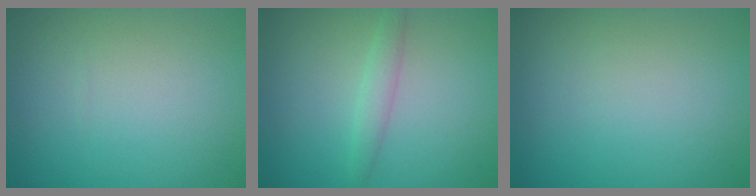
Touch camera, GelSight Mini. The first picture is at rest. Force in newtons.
{"total": 1.6, "press": 1.6, "slide": 0.0}
{"total": 0.0}